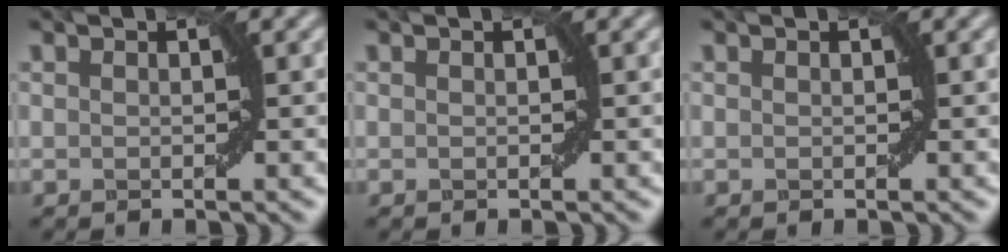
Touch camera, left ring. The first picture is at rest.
{"total": 0.0}
{"total": 0.0}